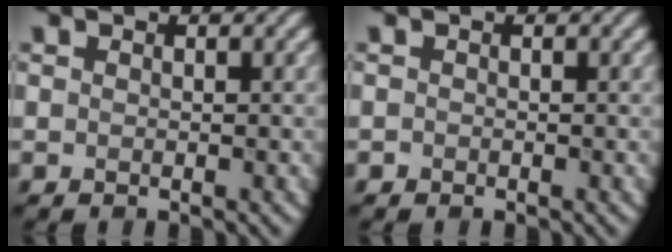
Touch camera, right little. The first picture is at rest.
{"total": 0.0}